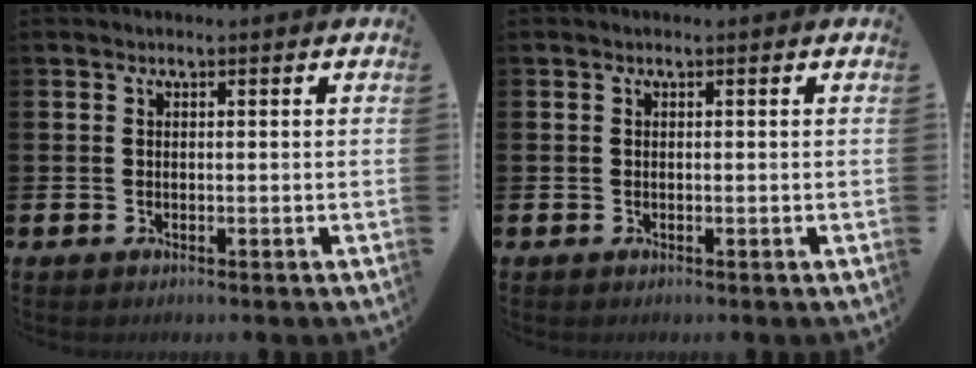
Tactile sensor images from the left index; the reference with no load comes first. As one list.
[{"total": 0.0}]